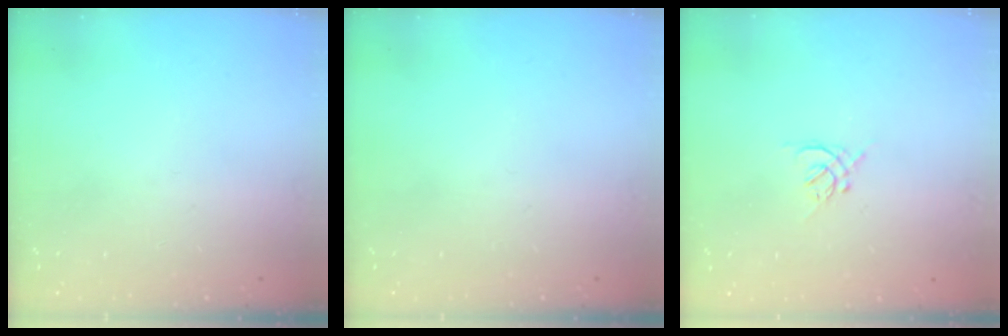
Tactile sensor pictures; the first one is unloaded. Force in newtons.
{"total": 0.0}
{"total": 1.3, "press": 1.2, "slide": 0.5}